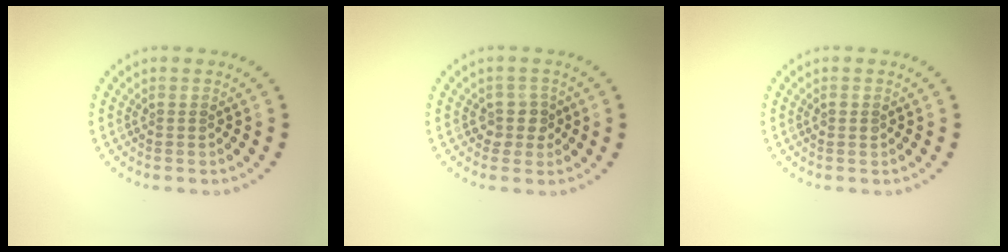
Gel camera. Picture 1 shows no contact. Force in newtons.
{"total": 2.0, "press": 1.5, "slide": 1.3}
{"total": 0.8, "press": 0.7, "slide": 0.1}